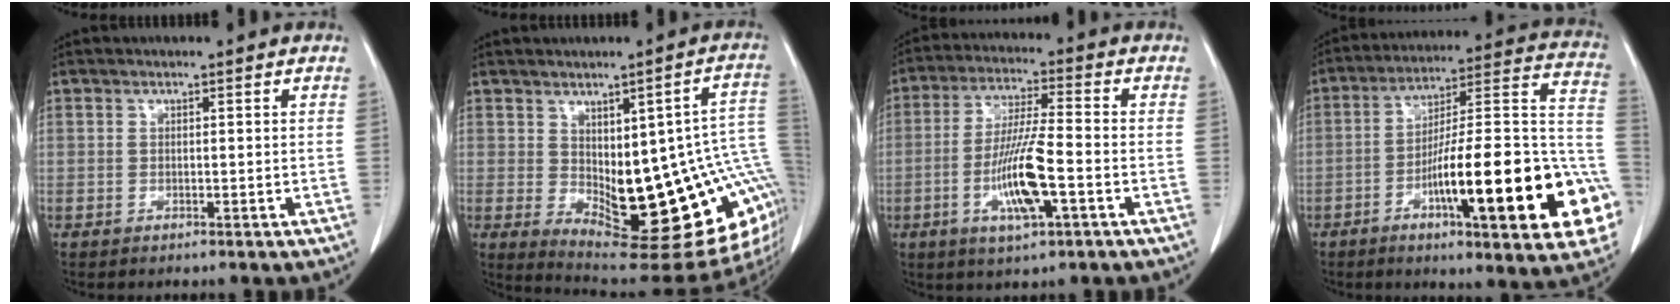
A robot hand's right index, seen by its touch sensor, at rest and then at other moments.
{"total": 24.7, "force": [-1.7, 7.4, 23.5], "torque": [-0.249, 0.002, 0.005]}
{"total": 10.7, "force": [-3.2, 1.1, 10.2], "torque": [-0.198, -0.008, -0.057]}
{"total": 27.2, "force": [-8.6, 3.9, 25.5], "torque": [-0.284, 0.006, -0.121]}